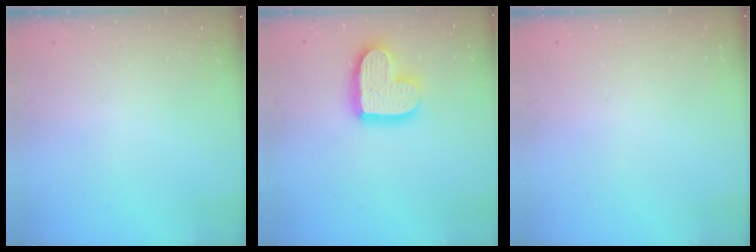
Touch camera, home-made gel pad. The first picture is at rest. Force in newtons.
{"total": 16.4, "press": 16.4, "slide": 1.1}
{"total": 0.0}